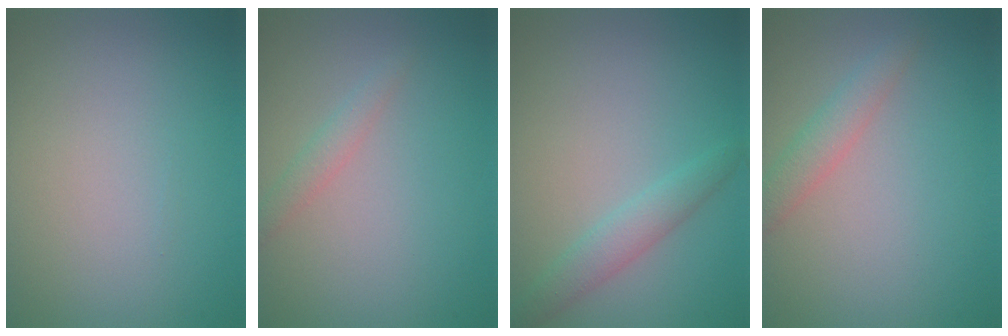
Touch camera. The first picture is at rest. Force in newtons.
{"total": 1.3, "press": 1.3, "slide": 0.1}
{"total": 2.2, "press": 2.2, "slide": 0.1}
{"total": 2.1, "press": 2.1, "slide": 0.1}